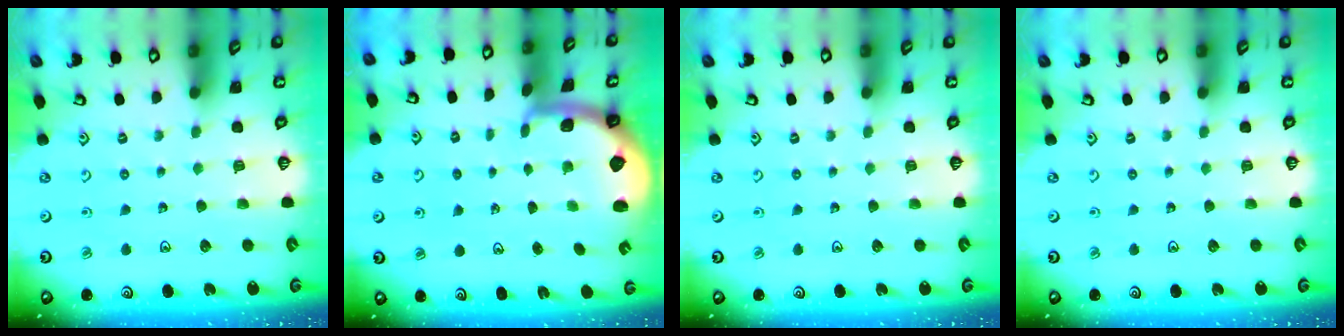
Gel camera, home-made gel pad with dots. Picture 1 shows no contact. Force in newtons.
{"total": 1.2, "press": 1.2, "slide": 0.3}
{"total": 0.0}
{"total": 0.0}